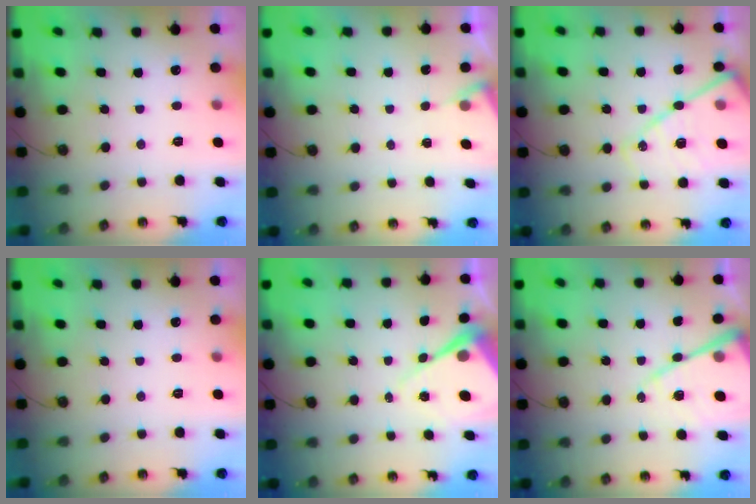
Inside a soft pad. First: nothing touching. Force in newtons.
{"total": 3.3, "press": 3.3, "slide": 0.5}
{"total": 18.3, "press": 18.2, "slide": 1.8}
{"total": 0.0}
{"total": 8.5, "press": 8.5, "slide": 0.6}
{"total": 15.5, "press": 15.4, "slide": 1.5}